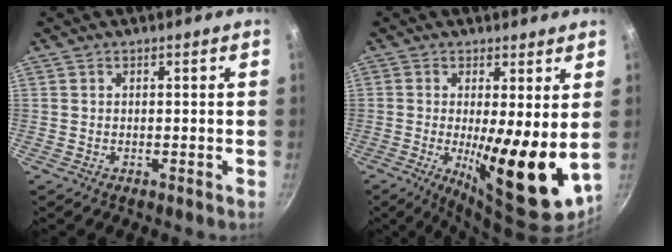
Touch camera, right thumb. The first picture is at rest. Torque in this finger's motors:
{"motor_torque": [1.93, 3.08, 1.98, -0.35, 0.42]}